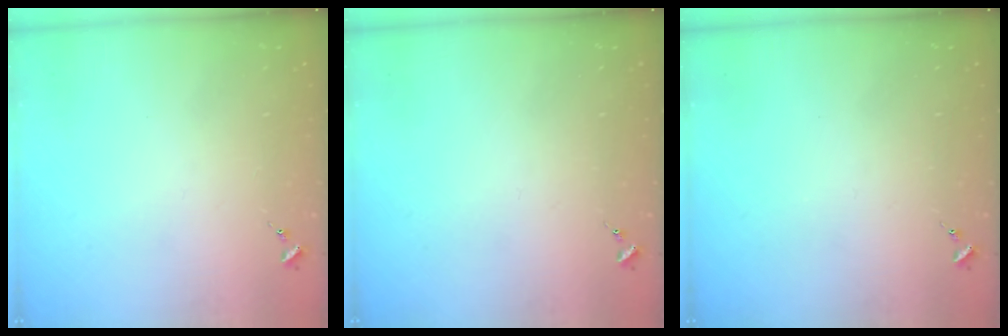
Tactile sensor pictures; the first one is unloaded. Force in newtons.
{"total": 0.0}
{"total": 0.0}